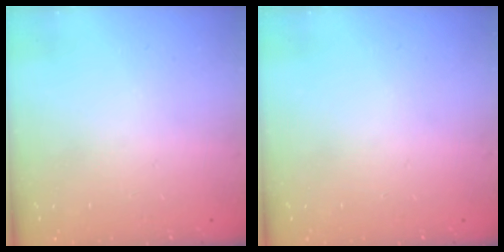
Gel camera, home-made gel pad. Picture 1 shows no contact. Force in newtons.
{"total": 0.0}